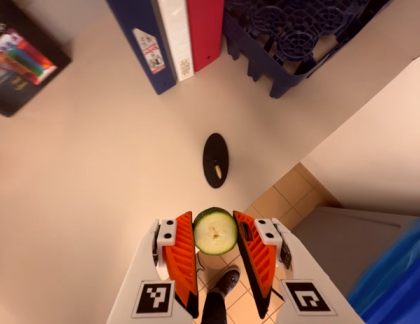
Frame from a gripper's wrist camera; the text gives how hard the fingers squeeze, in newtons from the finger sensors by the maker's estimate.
{"total": 5.9, "left": 5.6, "right": 6.1}